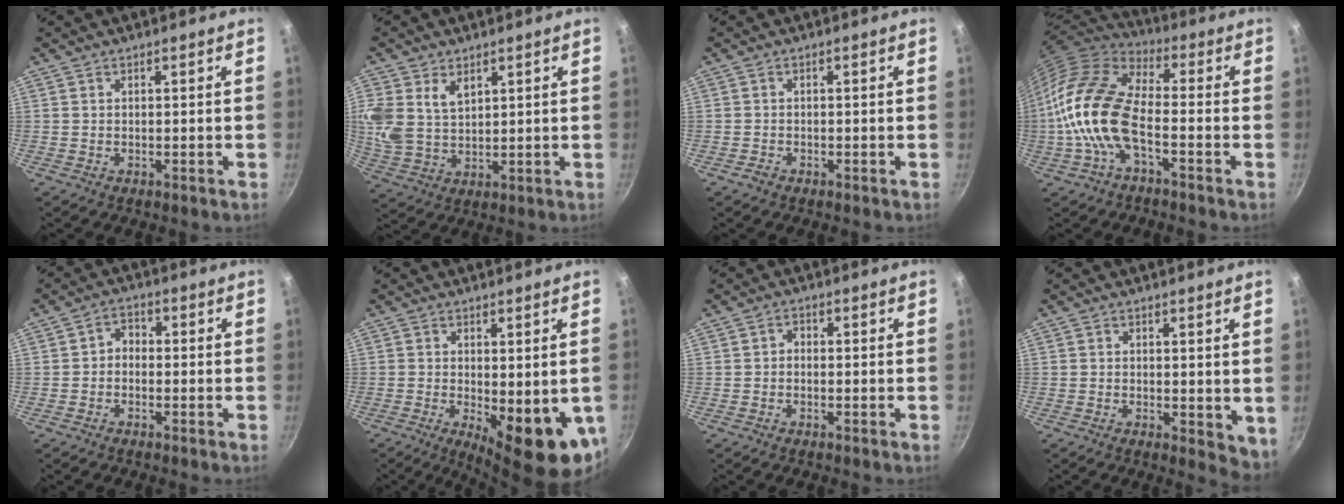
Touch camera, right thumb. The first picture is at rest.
{"total": 11.7, "force": [4.8, 8.2, 6.8], "torque": [-0.156, -0.005, 0.103]}
{"total": 1.2, "force": [-0.9, 0.7, 0.3], "torque": [-0.007, 0.009, -0.018]}
{"total": 16.2, "force": [-3.9, 7.8, 13.6], "torque": [-0.261, 0.035, -0.094]}
{"total": 2.8, "force": [-0.8, 2.3, 1.6], "torque": [-0.016, 0.013, -0.023]}
{"total": 12.4, "force": [-2.0, 4.6, 11.3], "torque": [-0.127, -0.016, -0.015]}
{"total": 1.4, "force": [-0.4, 1.2, 0.8], "torque": [-0.011, 0.009, -0.009]}
{"total": 4.7, "force": [0.6, 2.6, 3.8], "torque": [-0.044, -0.008, 0.009]}